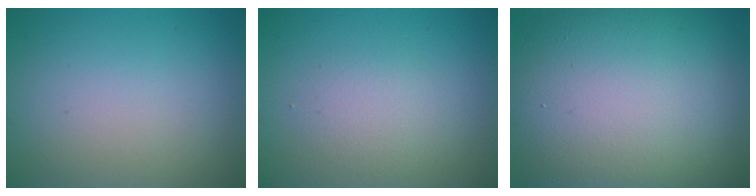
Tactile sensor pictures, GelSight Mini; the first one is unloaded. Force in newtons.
{"total": 2.0, "press": 2.0, "slide": 0.1}
{"total": 16.4, "press": 16.4, "slide": 0.9}